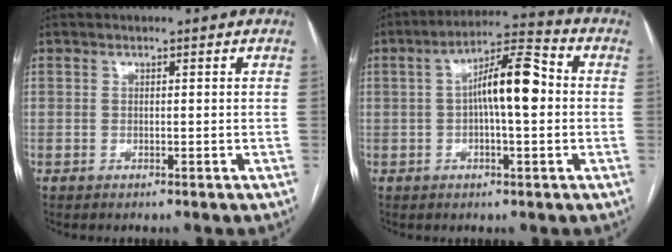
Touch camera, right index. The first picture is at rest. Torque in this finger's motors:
{"motor_torque": [0.86, 0.17, 0.29, 0.14]}